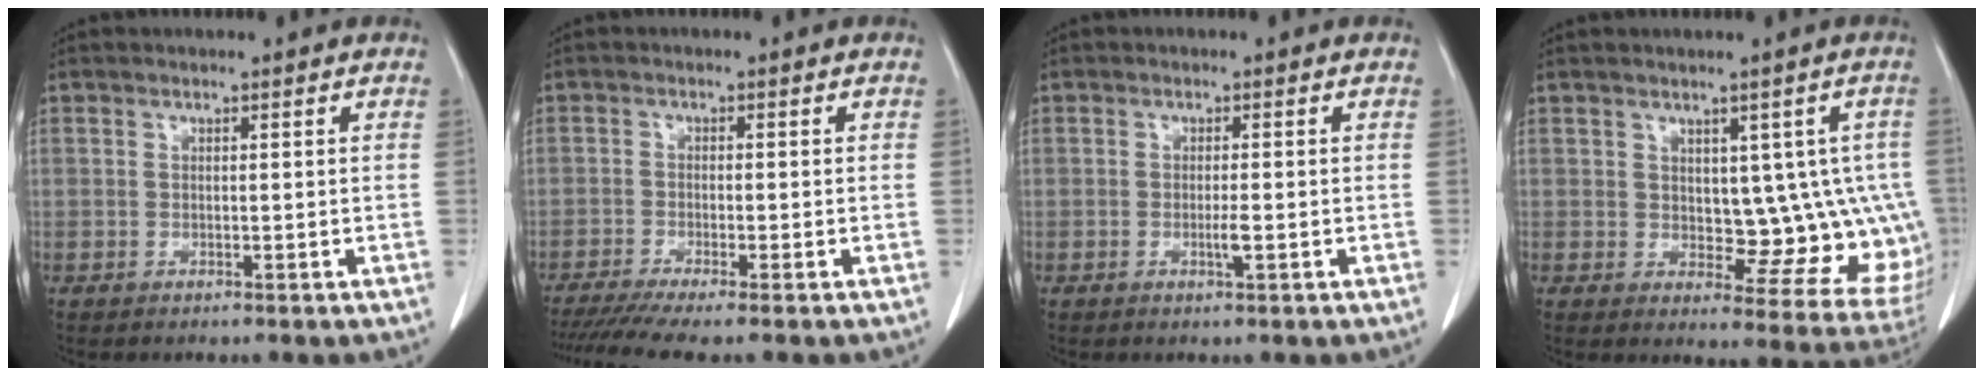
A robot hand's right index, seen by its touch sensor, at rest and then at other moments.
{"total": 7.3, "force": [-6.1, -0.5, 4.0], "torque": [-0.060, -0.016, -0.099]}
{"total": 1.6, "force": [-0.5, -0.1, 1.5], "torque": [-0.031, -0.004, -0.009]}
{"total": 10.7, "force": [0.9, 5.7, 9.0], "torque": [-0.081, 0.006, 0.024]}